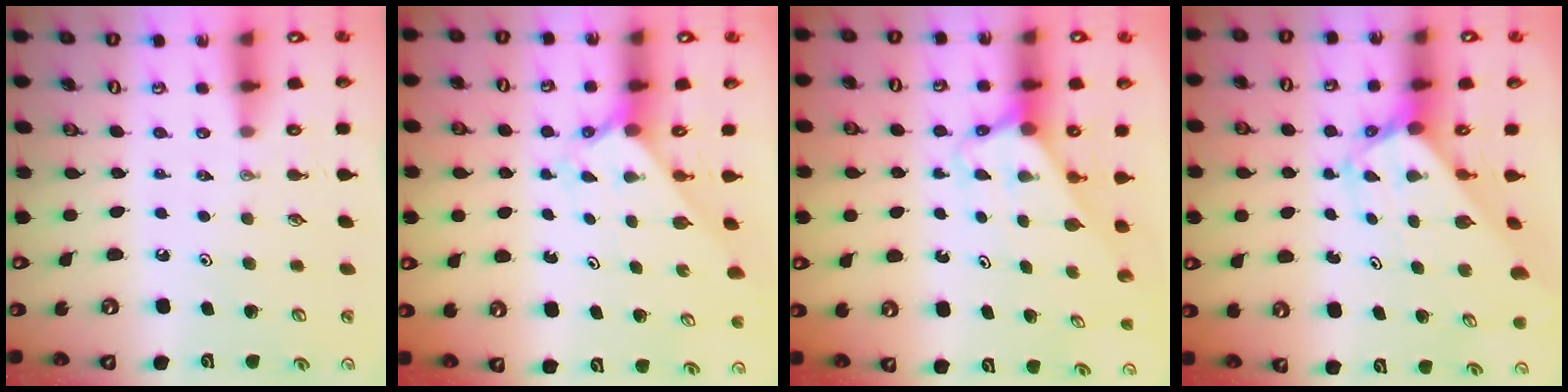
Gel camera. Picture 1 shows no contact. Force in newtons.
{"total": 2.0, "press": 2.0, "slide": 0.2}
{"total": 2.6, "press": 2.6, "slide": 0.1}
{"total": 2.8, "press": 2.8, "slide": 0.3}